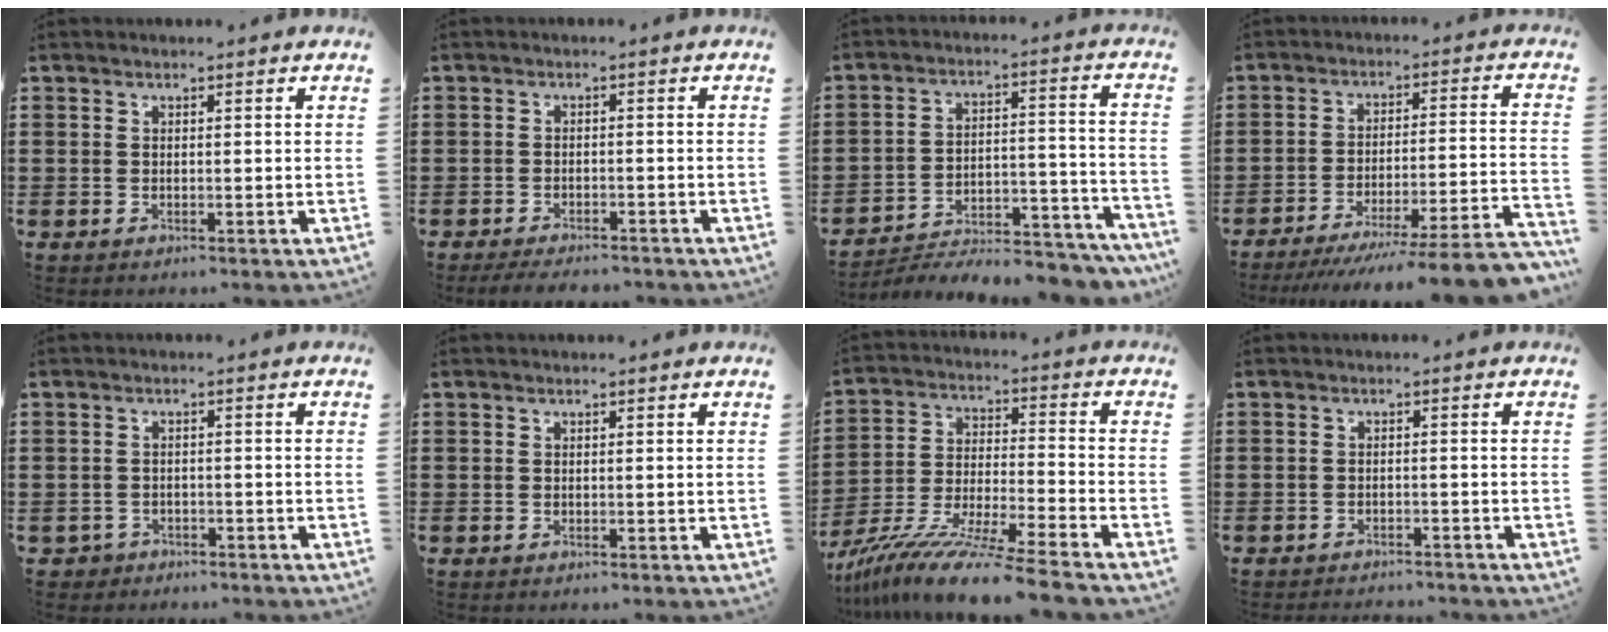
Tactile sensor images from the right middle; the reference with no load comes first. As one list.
[{"total": 2.5, "force": [-2.4, 0.3, 0.4], "torque": [-0.010, 0.001, -0.050]}, {"total": 6.6, "force": [-6.3, 0.9, 2.0], "torque": [-0.022, 0.018, -0.121]}, {"total": 8.5, "force": [-7.2, -0.3, 4.5], "torque": [-0.058, -0.005, -0.137]}, {"total": 2.2, "force": [-2.0, 0.9, -0.1], "torque": [-0.006, -0.001, -0.047]}, {"total": 0.0}, {"total": 12.0, "force": [-10.6, -0.4, 5.5], "torque": [-0.106, 0.005, -0.209]}, {"total": 1.6, "force": [-1.6, 0.1, 0.0], "torque": [-0.005, 0.002, -0.035]}]